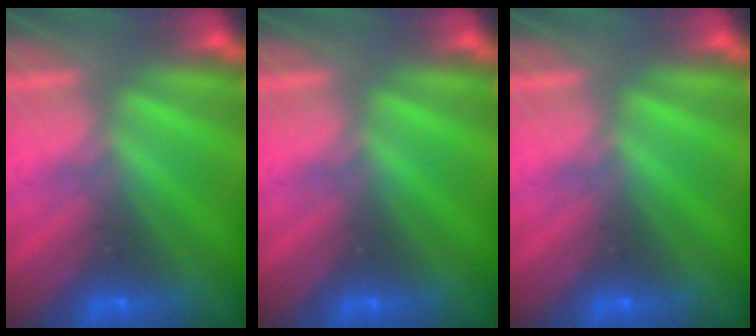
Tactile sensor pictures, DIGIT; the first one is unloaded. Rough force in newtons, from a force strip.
{"total": 0.0}
{"total": 0.0}